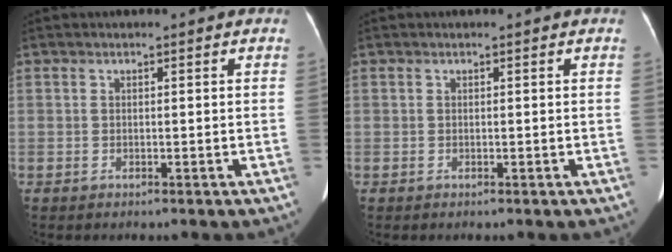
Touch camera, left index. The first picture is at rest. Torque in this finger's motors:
{"motor_torque": [0.00, 0.01, 0.00, 0.00]}